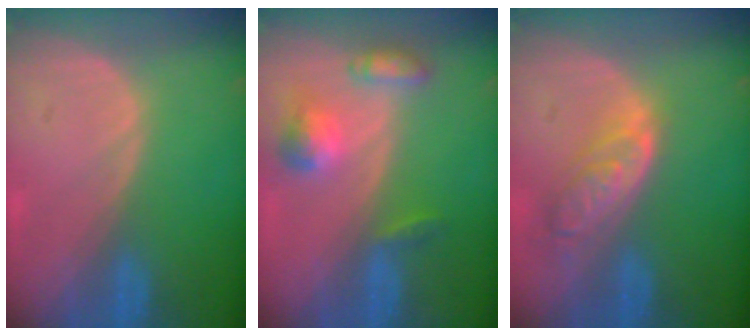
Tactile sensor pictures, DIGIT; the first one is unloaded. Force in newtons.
{"total": 5.8, "press": 5.4, "slide": 2.3}
{"total": 6.3, "press": 5.7, "slide": 2.8}